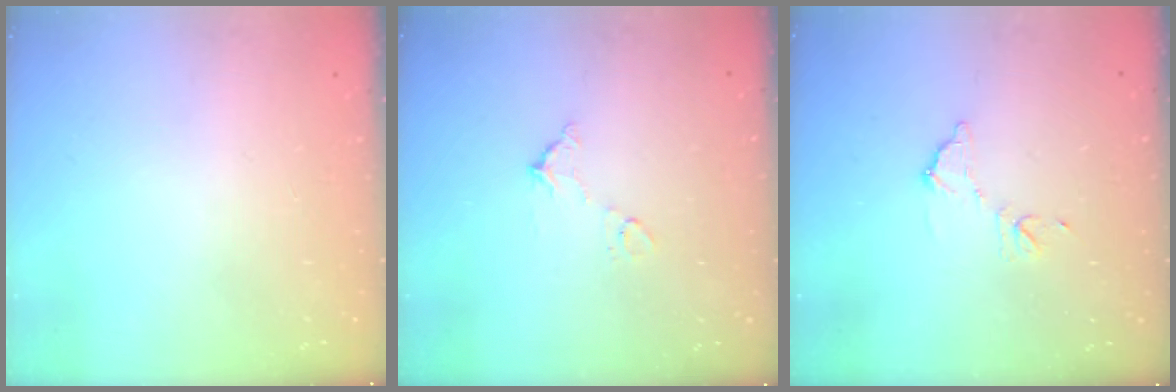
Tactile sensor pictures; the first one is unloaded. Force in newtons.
{"total": 6.3, "press": 6.3, "slide": 0.4}
{"total": 8.2, "press": 8.2, "slide": 0.4}